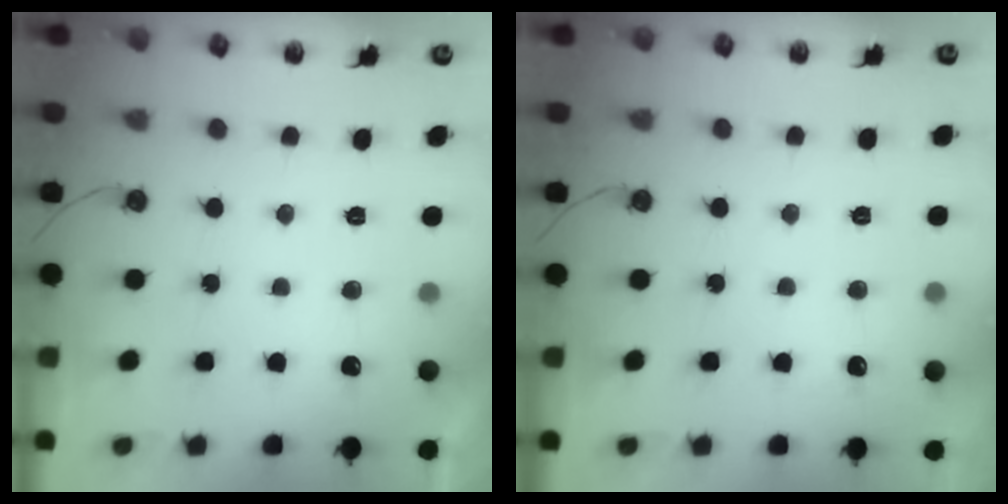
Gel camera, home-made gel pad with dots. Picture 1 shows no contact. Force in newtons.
{"total": 2.9, "press": 2.9, "slide": 0.3}